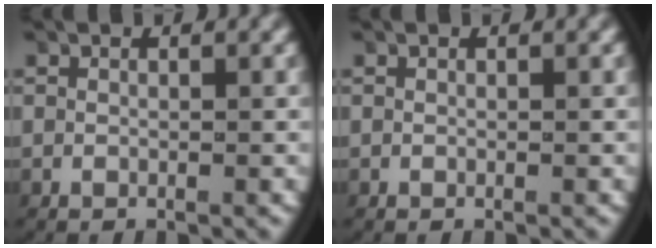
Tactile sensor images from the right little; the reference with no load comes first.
{"total": 0.0}